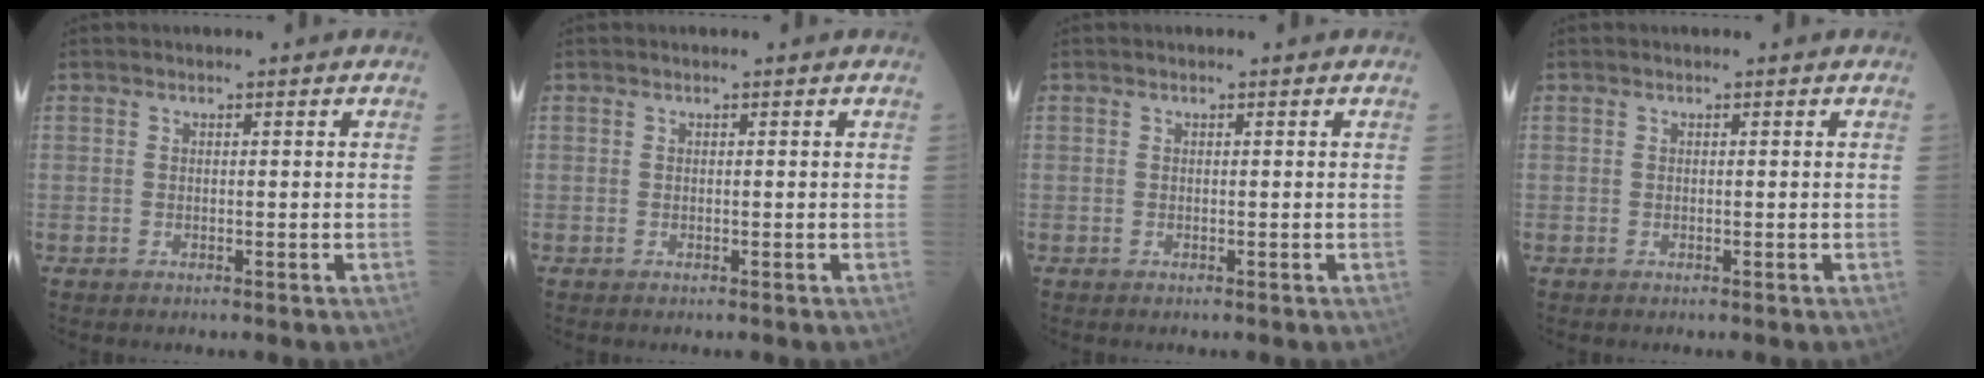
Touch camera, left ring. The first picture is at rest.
{"total": 0.0}
{"total": 0.0}
{"total": 0.0}